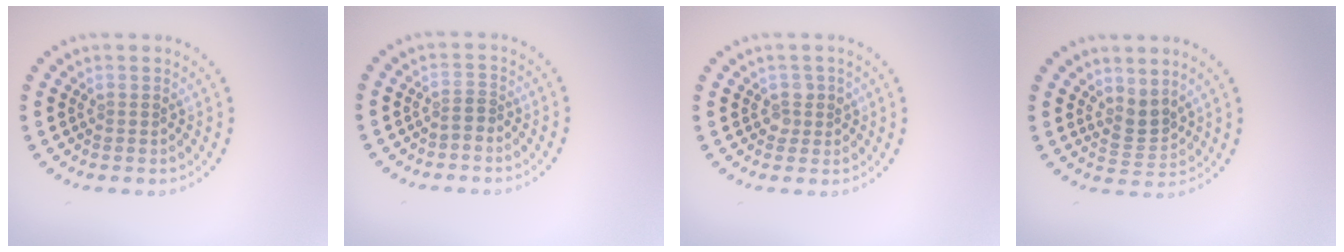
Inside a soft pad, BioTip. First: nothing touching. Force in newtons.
{"total": 0.7, "press": 0.5, "slide": 0.6}
{"total": 1.3, "press": 1.2, "slide": 0.7}
{"total": 2.4, "press": 1.7, "slide": 1.6}